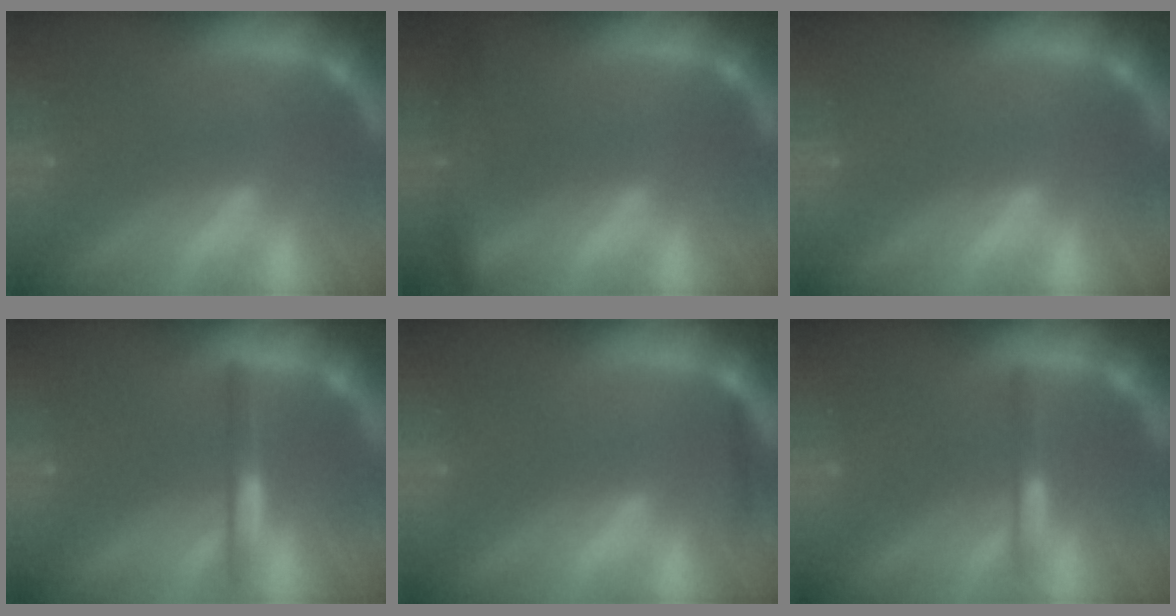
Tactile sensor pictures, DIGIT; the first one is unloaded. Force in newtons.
{"total": 4.0}
{"total": 0.0}
{"total": 2.5}
{"total": 0.9}
{"total": 2.0}